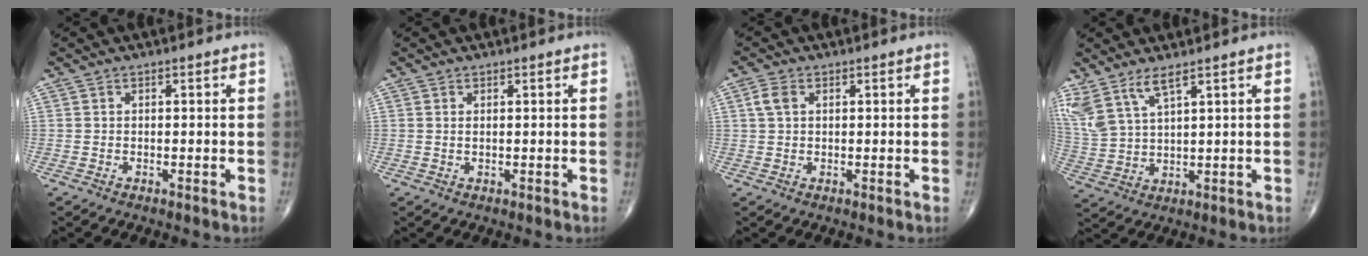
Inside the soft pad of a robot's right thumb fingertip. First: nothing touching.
{"total": 0.6, "force": [0.2, 0.1, 0.5], "torque": [-0.013, 0.000, 0.006]}
{"total": 2.7, "force": [0.8, 1.8, 1.9], "torque": [-0.043, 0.008, 0.016]}
{"total": 8.3, "force": [5.8, 2.2, 5.6], "torque": [-0.134, -0.022, 0.133]}